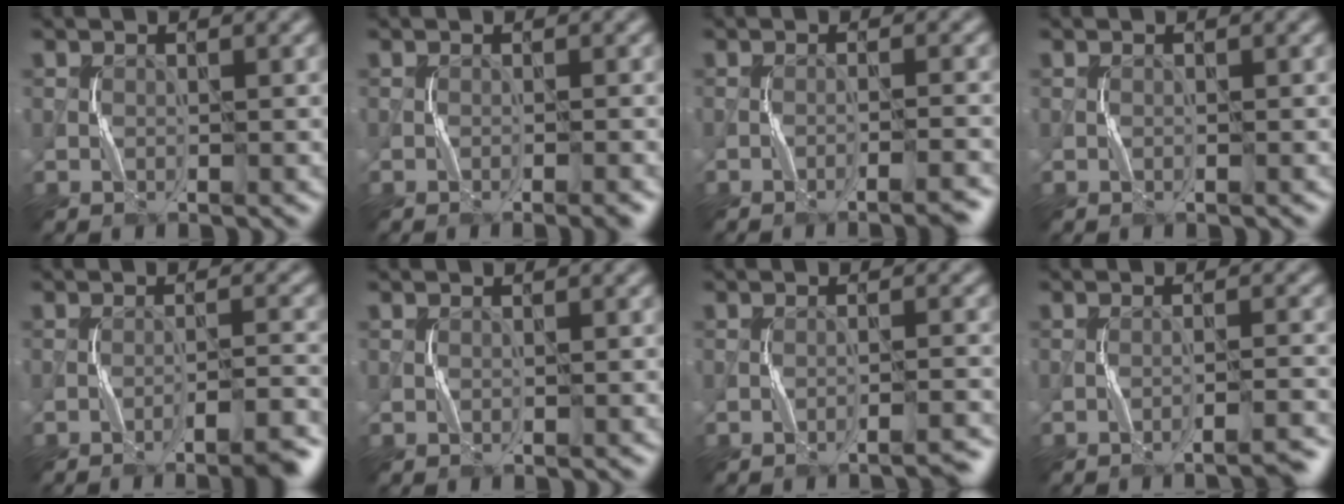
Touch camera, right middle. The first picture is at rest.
{"total": 1.0, "force": [-0.5, -0.2, 0.8], "torque": [-0.013, -0.002, -0.006]}
{"total": 2.6, "force": [-1.6, 0.1, 2.1], "torque": [-0.028, 0.016, -0.031]}
{"total": 0.0}
{"total": 4.4, "force": [-3.1, 0.4, 3.1], "torque": [-0.044, 0.014, -0.050]}
{"total": 0.0}
{"total": 1.7, "force": [-1.4, 0.0, 1.1], "torque": [-0.013, 0.013, -0.026]}
{"total": 2.5, "force": [-1.9, 0.0, 1.6], "torque": [-0.023, 0.016, -0.037]}